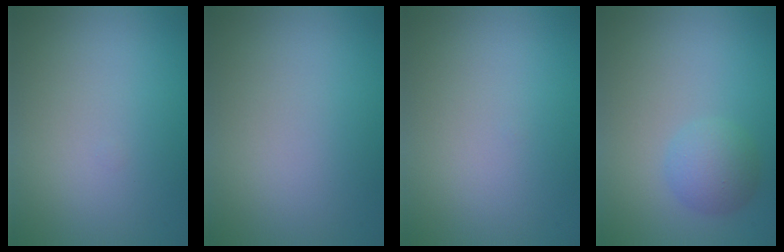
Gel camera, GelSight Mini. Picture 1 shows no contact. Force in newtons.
{"total": 0.0}
{"total": 0.0}
{"total": 2.6, "press": 2.6, "slide": 0.1}